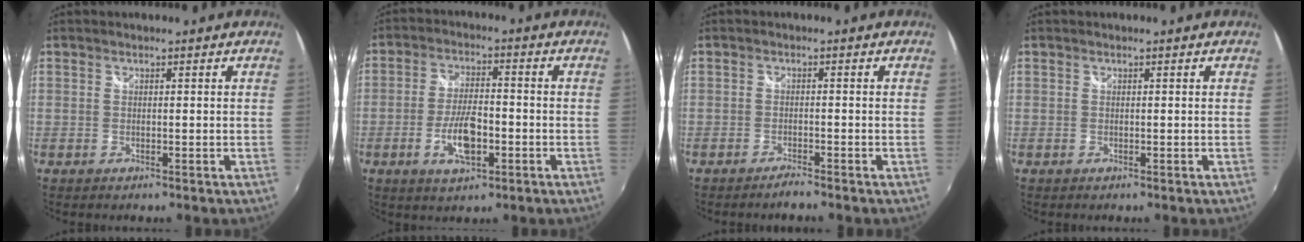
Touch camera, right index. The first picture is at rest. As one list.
[{"total": 8.1, "force": [-2.9, 3.1, 6.9], "torque": [-0.139, -0.003, -0.050]}, {"total": 1.8, "force": [-1.7, -0.1, 0.5], "torque": [-0.019, -0.006, -0.035]}, {"total": 0.0}]